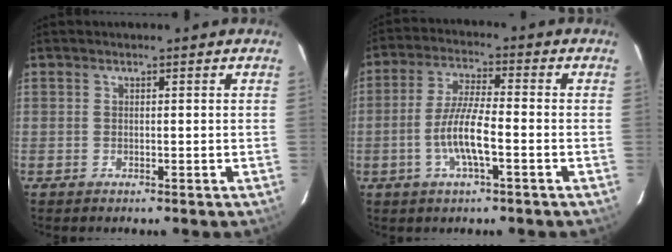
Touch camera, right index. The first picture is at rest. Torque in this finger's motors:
{"motor_torque": [1.14, -0.65, 0.64, 0.17]}